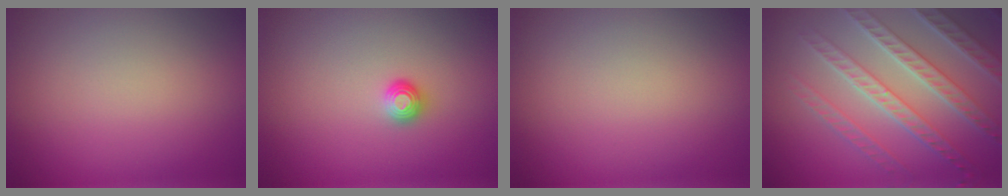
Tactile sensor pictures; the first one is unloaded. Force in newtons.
{"total": 1.0, "press": 1.0, "slide": 0.1}
{"total": 0.0}
{"total": 7.0, "press": 5.4, "slide": 4.5}